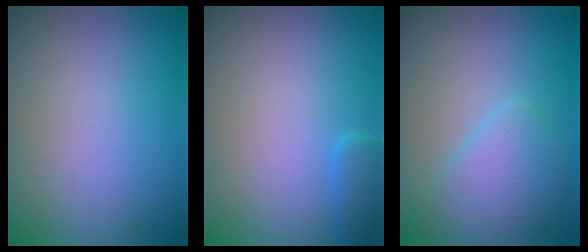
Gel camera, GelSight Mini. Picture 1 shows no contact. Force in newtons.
{"total": 1.6, "press": 1.6, "slide": 0.1}
{"total": 3.6, "press": 3.6, "slide": 0.1}